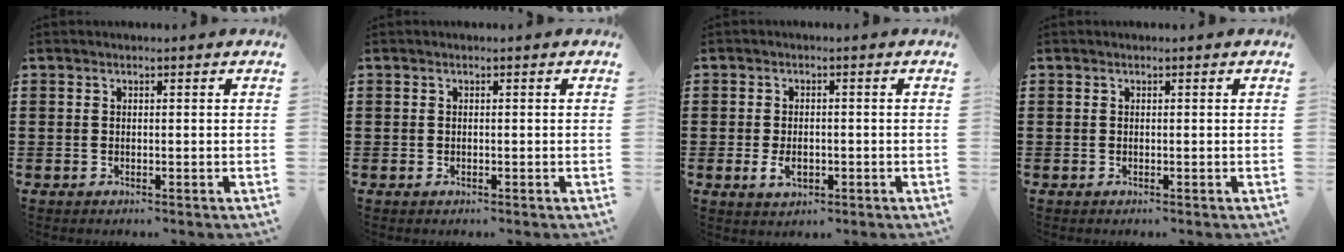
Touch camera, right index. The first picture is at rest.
{"total": 0.0}
{"total": 2.8, "force": [-0.7, 1.8, 2.1], "torque": [-0.039, 0.003, -0.013]}
{"total": 0.0}